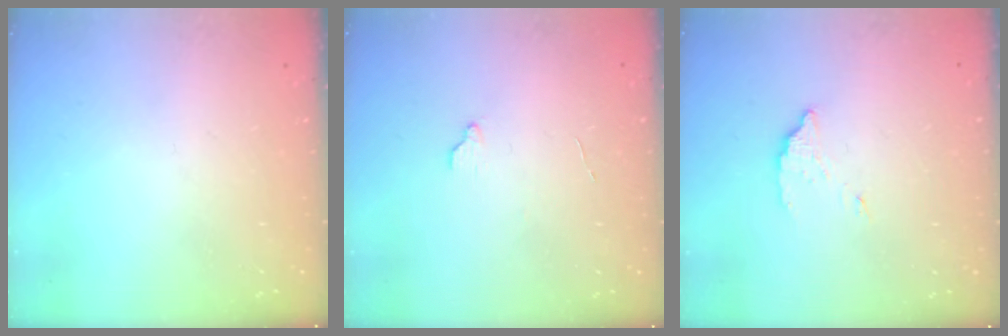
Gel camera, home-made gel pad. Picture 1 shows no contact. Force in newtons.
{"total": 3.4, "press": 3.4, "slide": 0.2}
{"total": 2.8, "press": 2.8, "slide": 0.2}